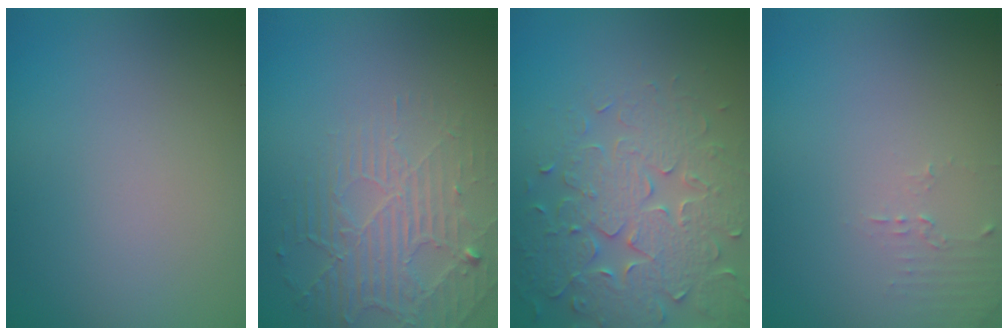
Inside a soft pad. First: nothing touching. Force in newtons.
{"total": 2.6, "press": 2.0, "slide": 1.7}
{"total": 6.5, "press": 5.5, "slide": 3.5}
{"total": 1.2, "press": 1.2, "slide": 0.4}